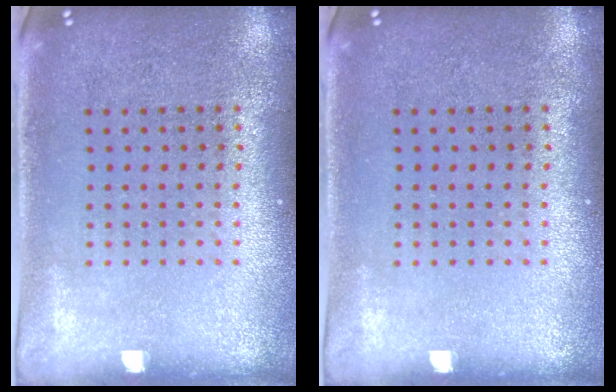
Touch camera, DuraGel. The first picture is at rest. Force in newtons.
{"total": 0.0}